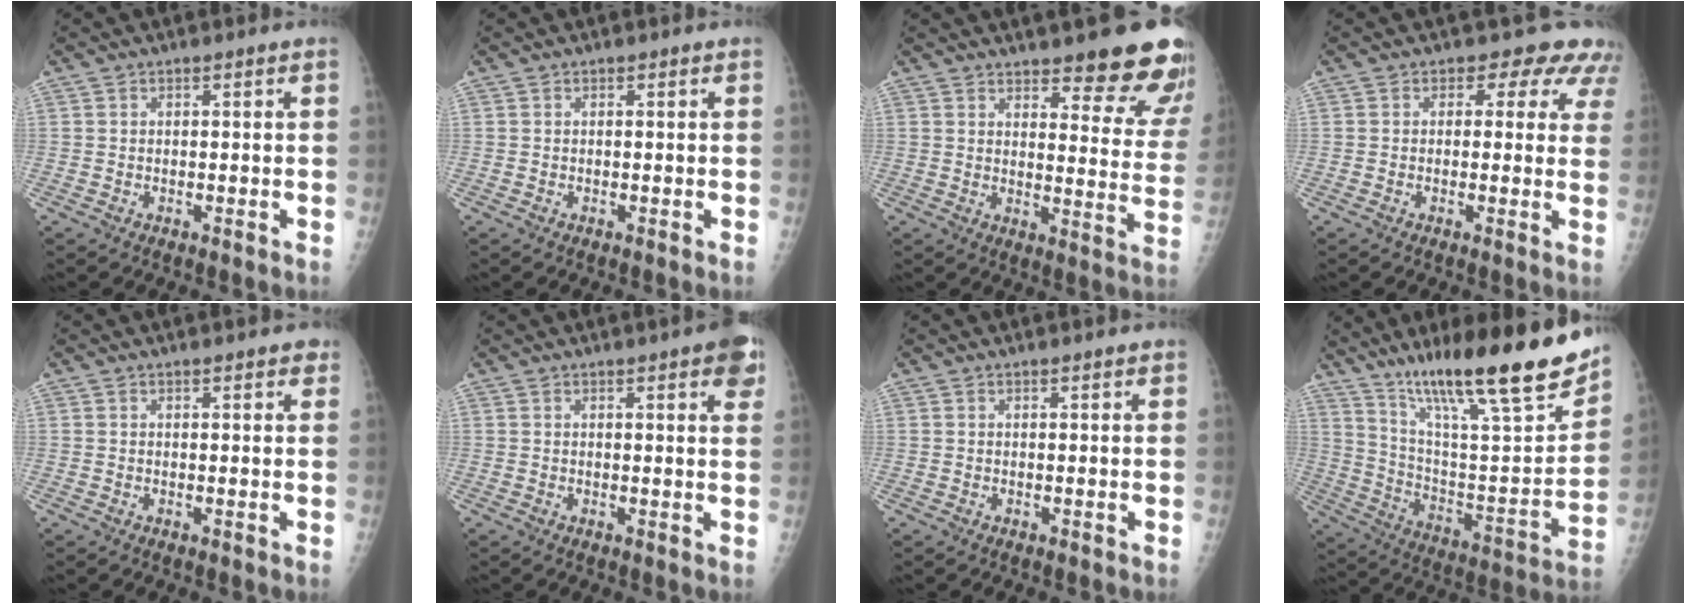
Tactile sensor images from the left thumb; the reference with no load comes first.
{"total": 0.0}
{"total": 17.2, "force": [13.2, 4.5, 10.0], "torque": [-0.086, -0.088, 0.157]}
{"total": 6.9, "force": [4.8, 4.5, 2.1], "torque": [0.022, -0.013, 0.031]}
{"total": 2.4, "force": [1.8, 0.9, 1.4], "torque": [-0.003, -0.002, 0.019]}
{"total": 6.1, "force": [3.1, 1.4, 5.0], "torque": [-0.047, -0.006, 0.032]}
{"total": 1.0, "force": [0.7, 0.2, 0.6], "torque": [-0.007, -0.001, 0.010]}
{"total": 28.1, "force": [19.2, 4.9, 19.9], "torque": [-0.292, -0.064, 0.316]}